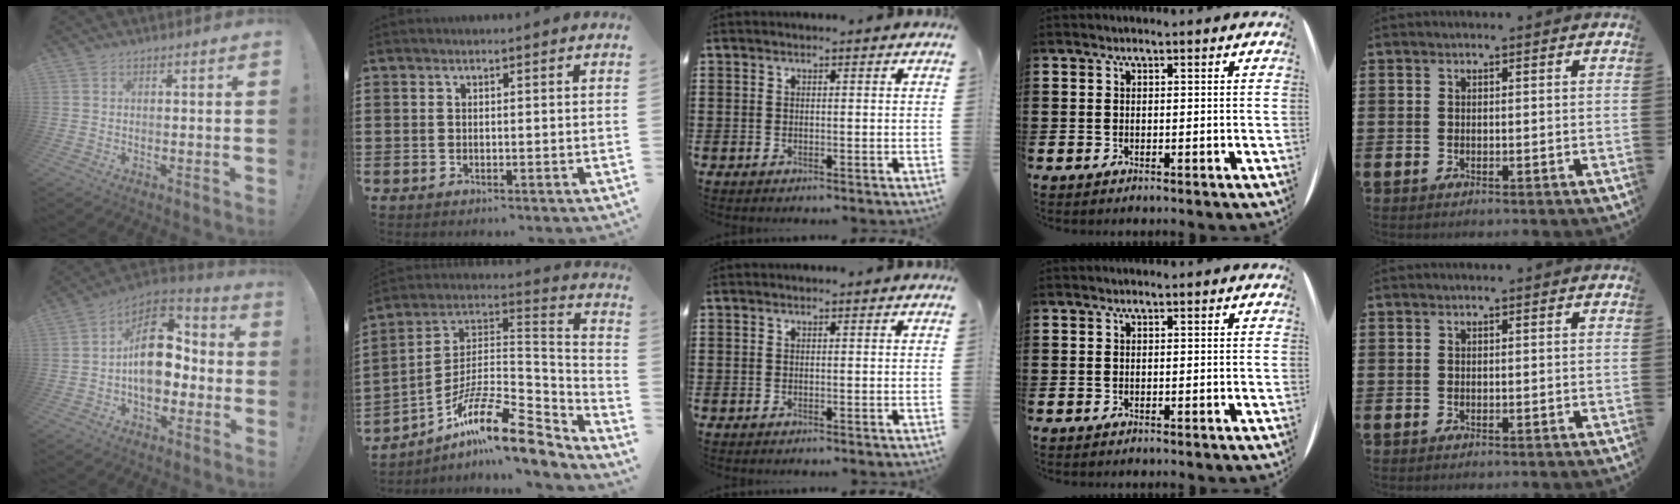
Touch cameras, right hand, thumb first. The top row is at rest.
{"thumb": {"total": 17.9, "force": [0.7, 11.7, 13.6], "torque": [-0.197, 0.013, 0.017]}, "index": {"total": 14.0, "force": [-8.8, 4.0, 10.2], "torque": [-0.172, 0.009, -0.160]}}